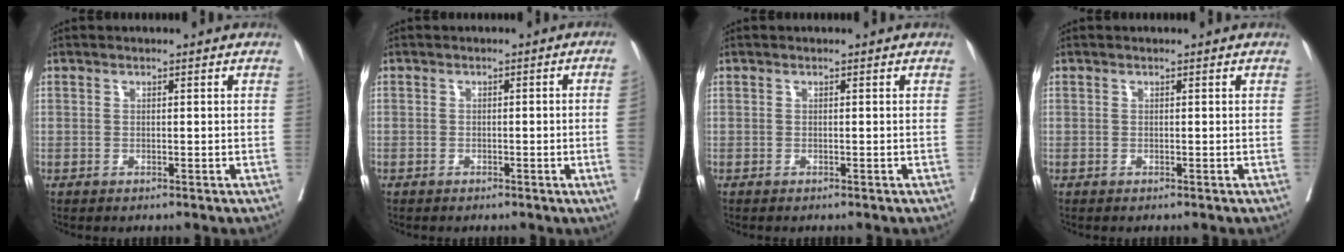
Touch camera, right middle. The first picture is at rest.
{"total": 3.2, "force": [-0.8, -0.8, 3.0], "torque": [-0.040, 0.001, -0.009]}
{"total": 0.0}
{"total": 0.0}